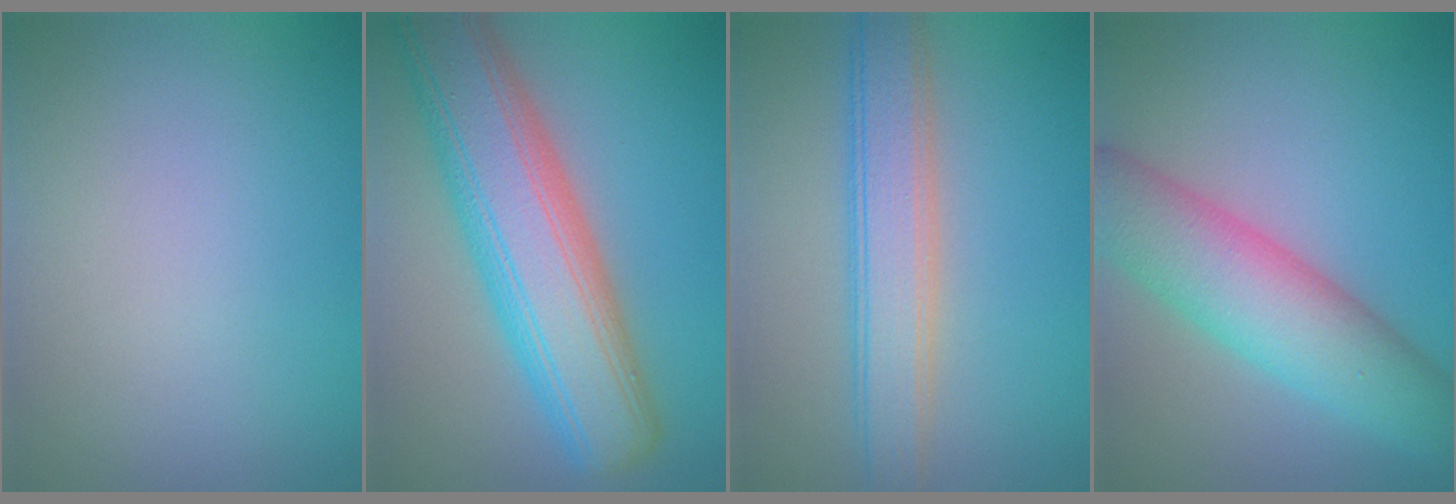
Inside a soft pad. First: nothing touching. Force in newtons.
{"total": 10.4, "press": 10.4, "slide": 0.6}
{"total": 4.9, "press": 4.9, "slide": 0.3}
{"total": 8.1, "press": 8.1, "slide": 0.3}